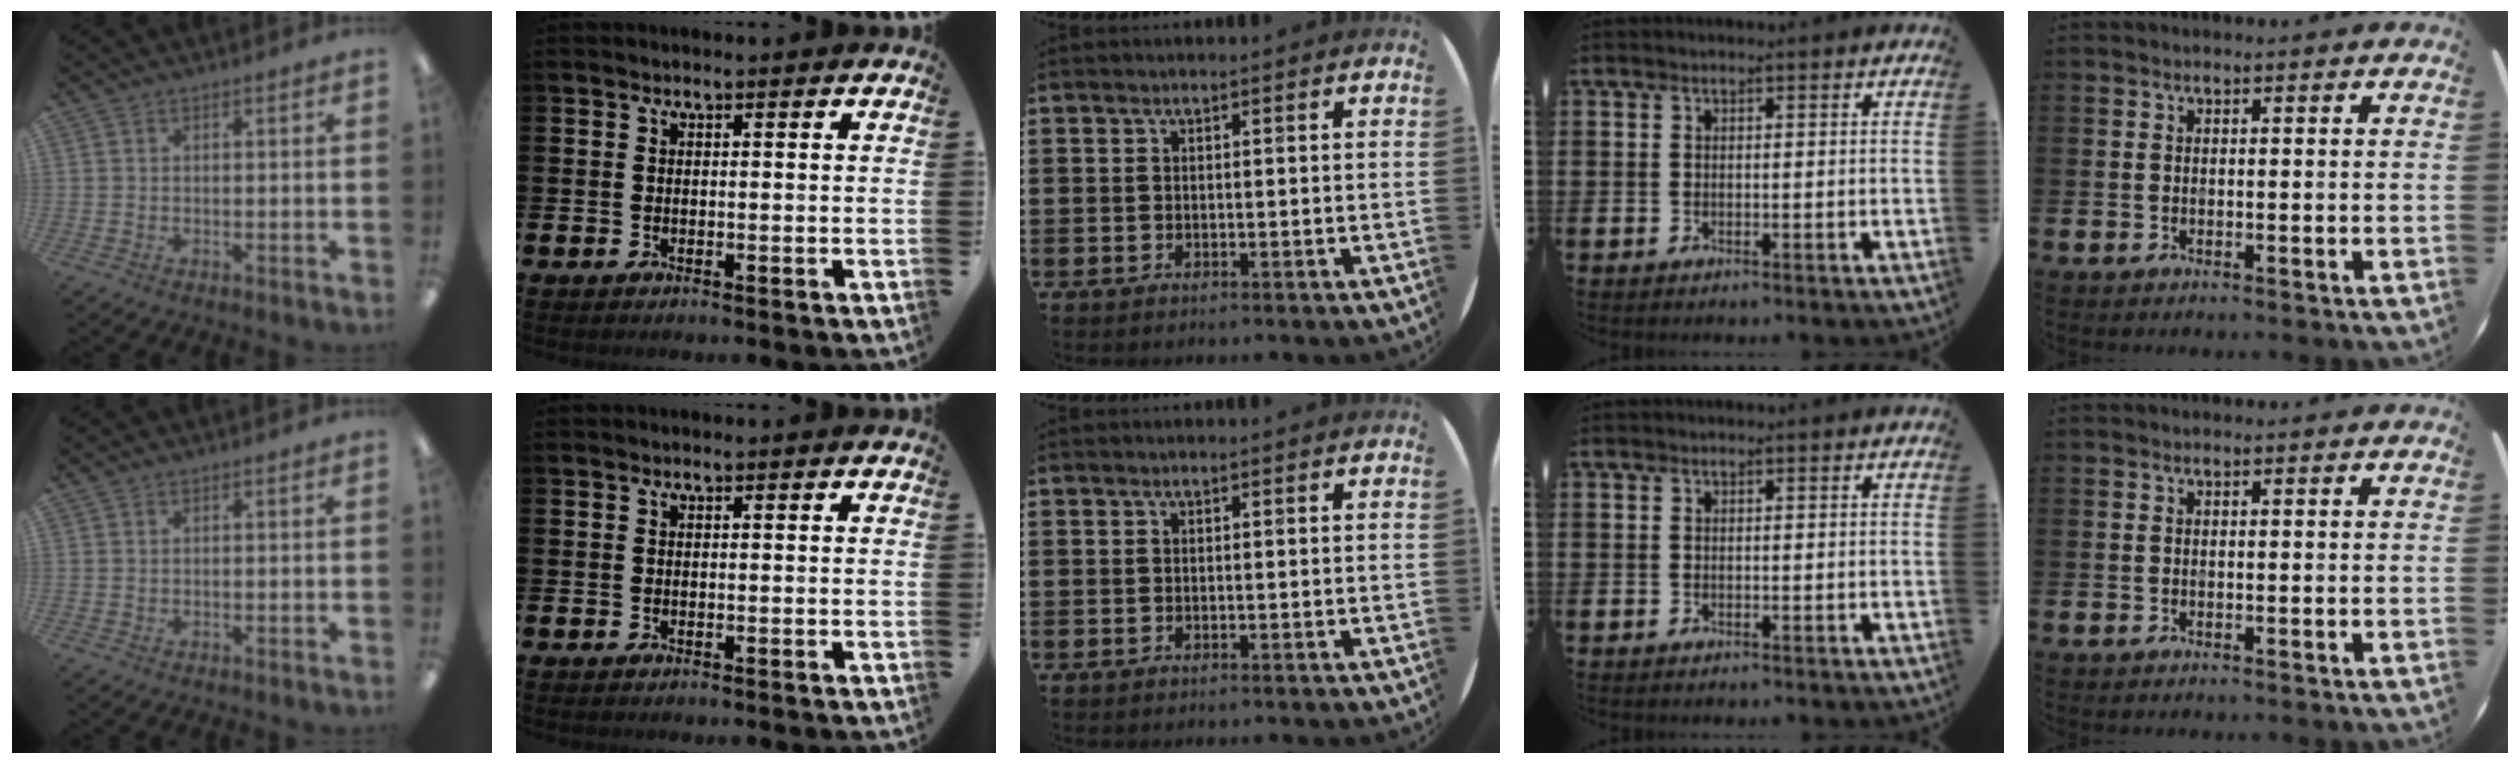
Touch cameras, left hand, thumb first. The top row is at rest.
{}